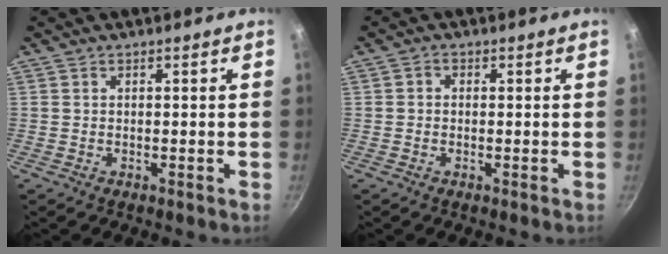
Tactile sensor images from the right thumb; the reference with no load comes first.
{"total": 1.2, "force": [-0.1, 1.1, 0.6], "torque": [-0.009, 0.006, -0.004]}